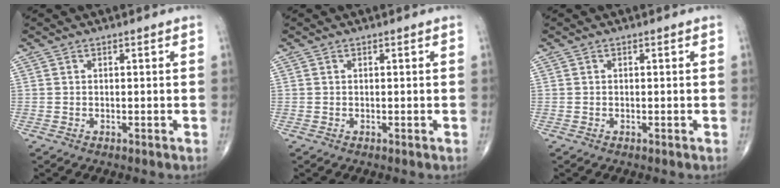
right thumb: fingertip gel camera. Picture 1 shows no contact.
{"total": 0.0}
{"total": 0.0}